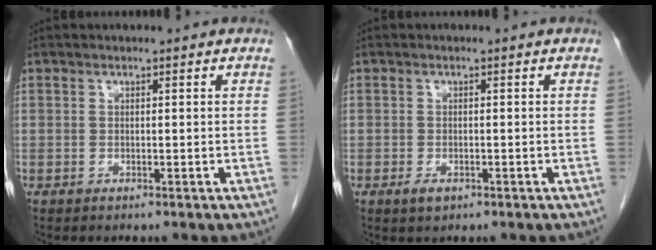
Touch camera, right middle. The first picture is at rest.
{"total": 1.6, "force": [-0.9, 0.9, 1.1], "torque": [-0.021, 0.000, -0.009]}